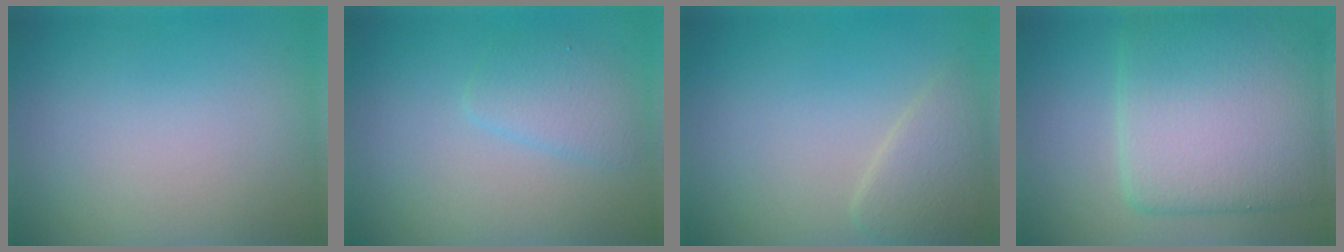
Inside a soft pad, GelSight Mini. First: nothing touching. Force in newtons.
{"total": 2.2, "press": 2.2, "slide": 0.1}
{"total": 2.4, "press": 2.4, "slide": 0.2}
{"total": 10.2, "press": 10.2, "slide": 0.3}